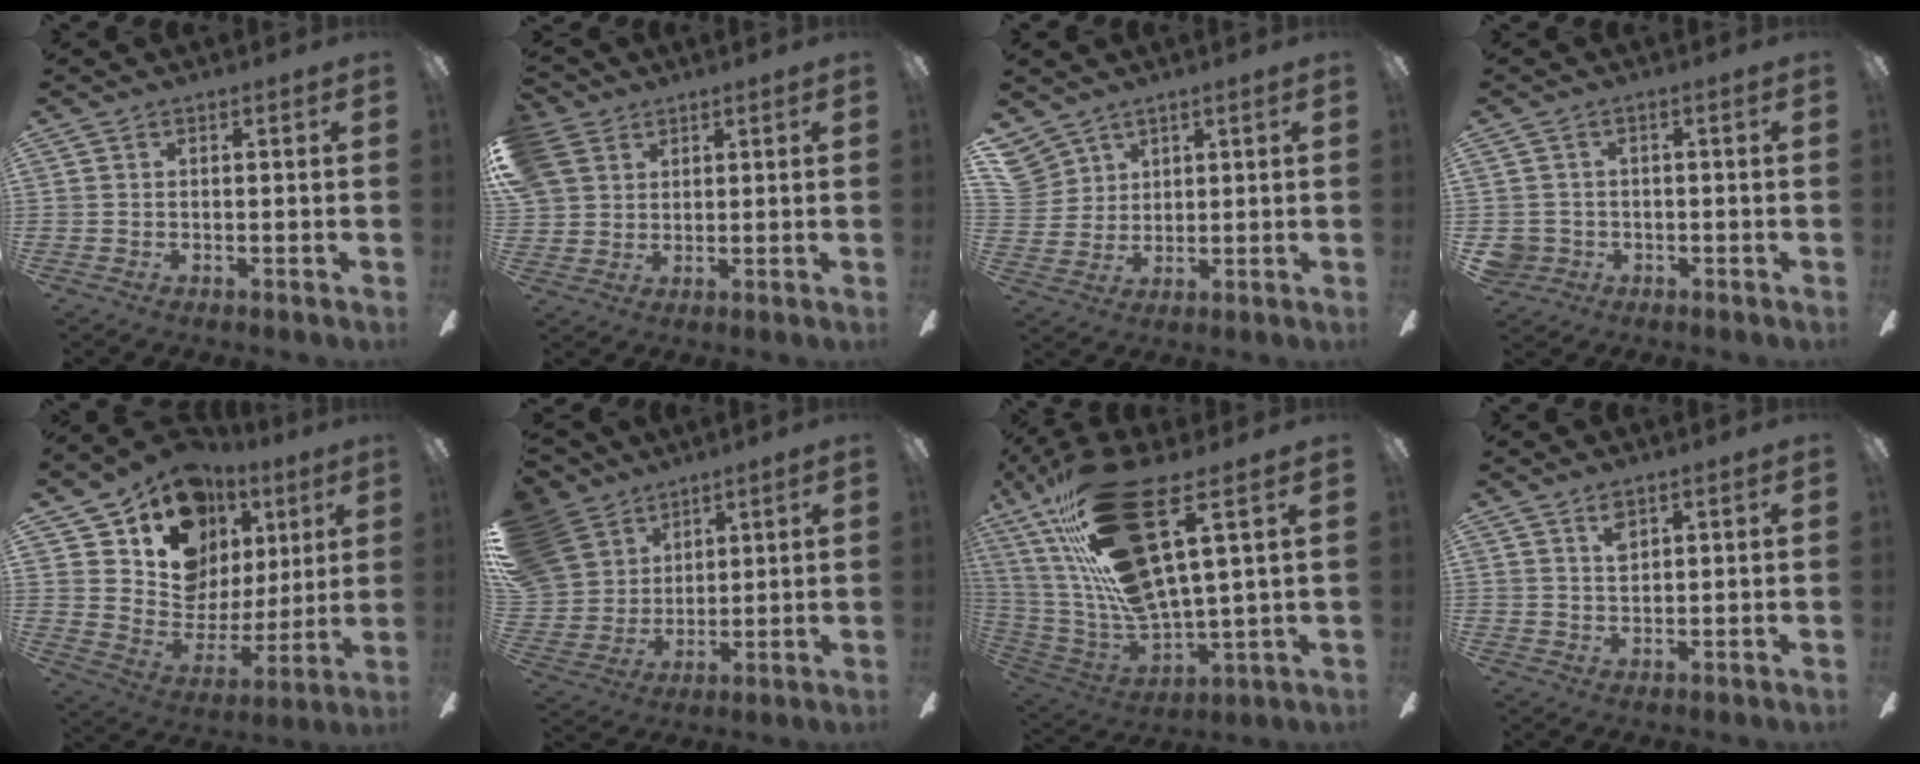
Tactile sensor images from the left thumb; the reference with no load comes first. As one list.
[{"total": 7.1, "force": [3.8, 5.7, 2.0], "torque": [-0.058, 0.000, 0.076]}, {"total": 6.8, "force": [4.8, 4.8, 0.4], "torque": [-0.021, -0.019, 0.094]}, {"total": 3.4, "force": [-0.7, 3.3, 0.4], "torque": [-0.020, 0.006, -0.016]}, {"total": 15.6, "force": [10.2, 10.9, 4.6], "torque": [-0.096, -0.071, 0.197]}, {"total": 13.4, "force": [7.8, 10.5, 3.3], "torque": [-0.103, -0.039, 0.159]}, {"total": 27.1, "force": [13.0, 7.7, 22.5], "torque": [-0.437, -0.073, 0.220]}, {"total": 3.5, "force": [2.2, 1.6, 2.2], "torque": [-0.033, -0.003, 0.035]}]